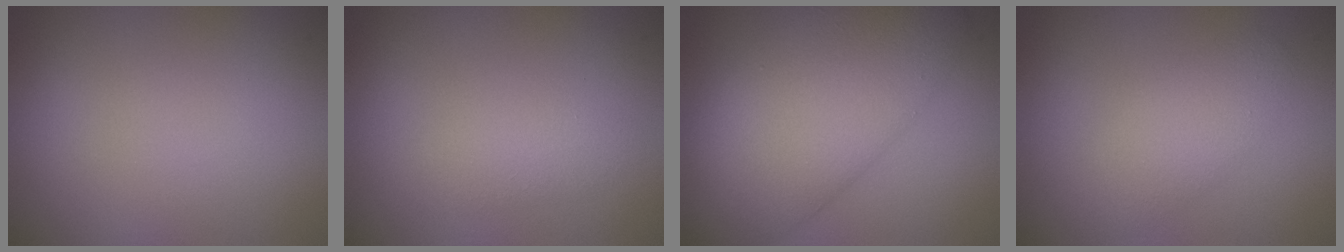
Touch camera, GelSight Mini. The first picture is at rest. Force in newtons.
{"total": 1.5, "press": 1.5, "slide": 0.1}
{"total": 11.1, "press": 11.1, "slide": 0.3}
{"total": 2.7, "press": 2.7, "slide": 0.2}